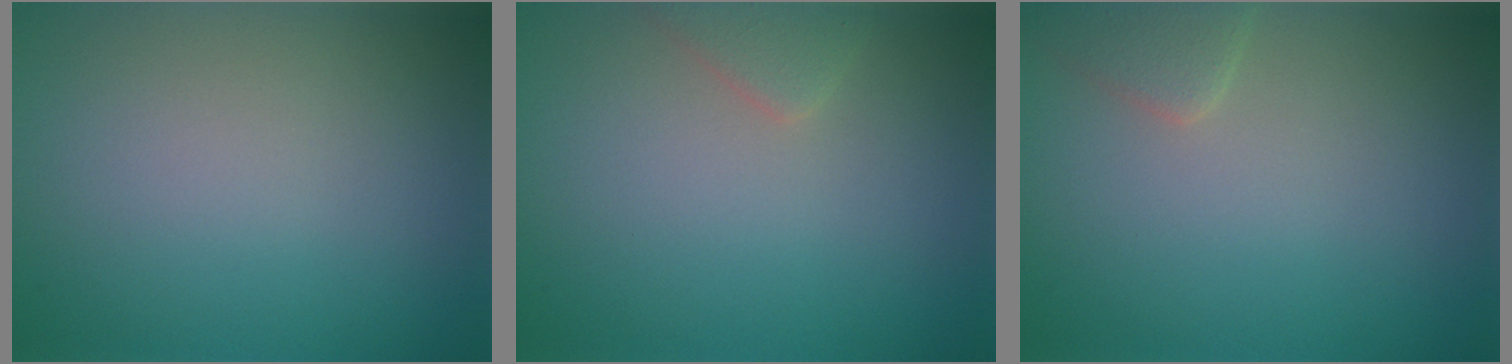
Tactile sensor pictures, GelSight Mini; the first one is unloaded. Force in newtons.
{"total": 1.5, "press": 1.5, "slide": 0.1}
{"total": 1.8, "press": 1.8, "slide": 0.1}